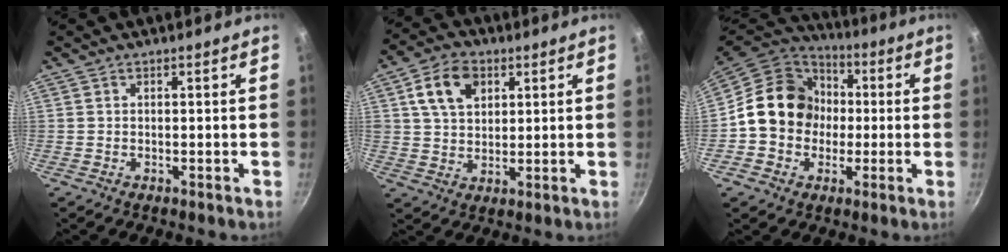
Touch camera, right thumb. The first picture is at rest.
{"total": 9.7, "force": [3.6, 6.7, 5.9], "torque": [-0.088, 0.002, 0.059]}
{"total": 16.2, "force": [0.0, 14.0, 8.2], "torque": [-0.104, 0.038, -0.011]}